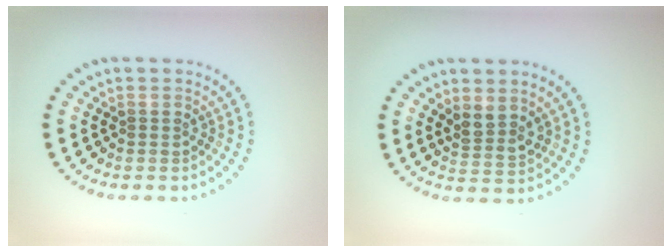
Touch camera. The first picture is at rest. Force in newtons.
{"total": 2.0, "press": 1.8, "slide": 1.0}